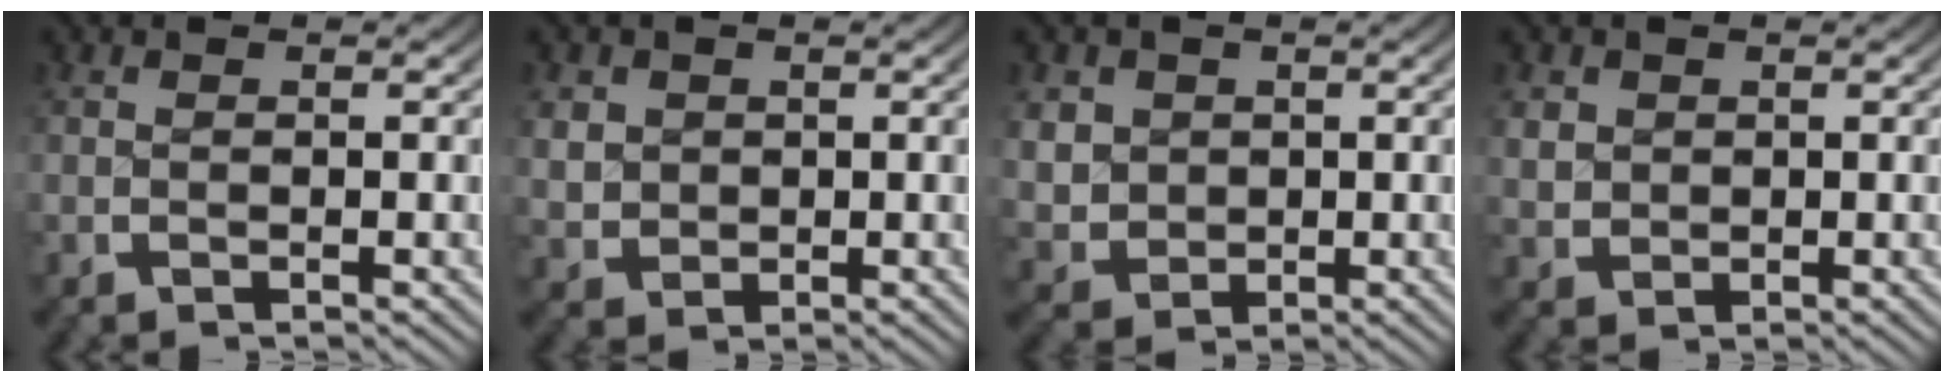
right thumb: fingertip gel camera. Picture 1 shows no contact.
{"total": 3.5, "force": [0.3, 3.1, 1.5], "torque": [-0.045, -0.016, 0.018]}
{"total": 5.3, "force": [0.1, 4.7, 2.5], "torque": [-0.074, -0.033, 0.019]}
{"total": 2.6, "force": [0.4, 2.3, 1.1], "torque": [-0.030, -0.009, 0.018]}